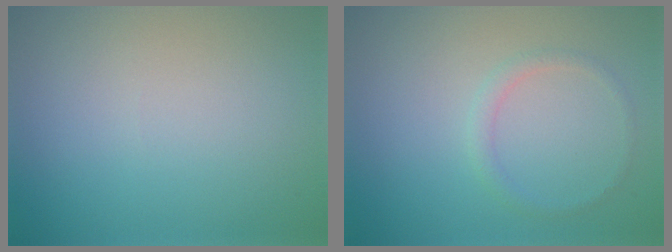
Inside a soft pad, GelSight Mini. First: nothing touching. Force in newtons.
{"total": 1.0, "press": 1.0, "slide": 0.1}